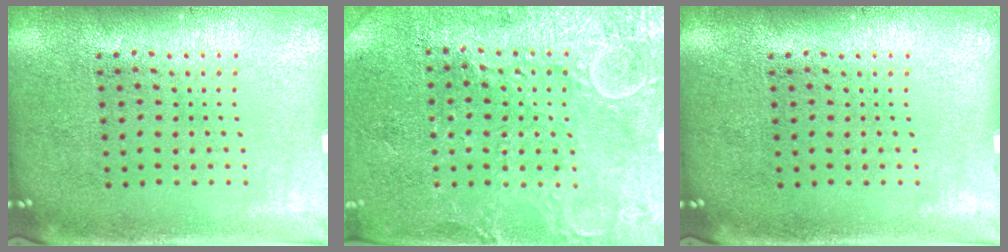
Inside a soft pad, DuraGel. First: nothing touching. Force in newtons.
{"total": 2.9, "press": 2.8, "slide": 0.4}
{"total": 0.0}